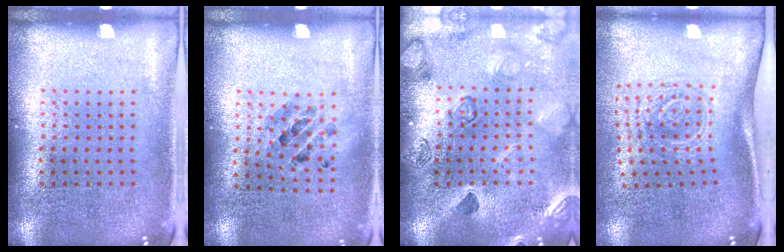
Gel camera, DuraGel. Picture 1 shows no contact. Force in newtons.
{"total": 0.9, "press": 0.9, "slide": 0.1}
{"total": 2.4, "press": 2.4, "slide": 0.3}
{"total": 1.8, "press": 1.3, "slide": 1.3}